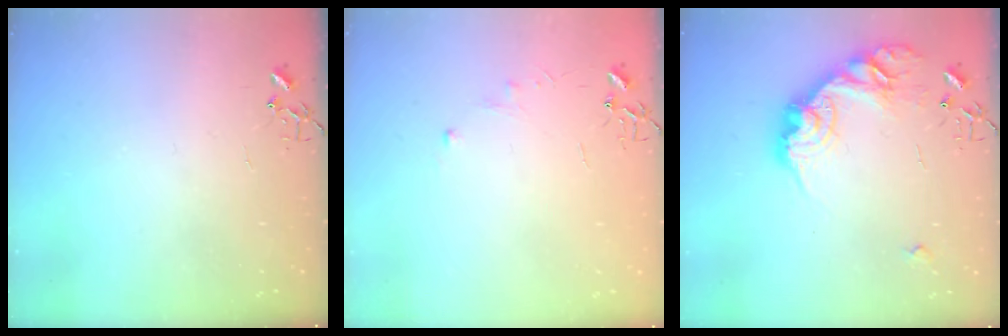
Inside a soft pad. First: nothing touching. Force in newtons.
{"total": 3.9, "press": 3.9, "slide": 0.6}
{"total": 19.2, "press": 19.2, "slide": 0.8}